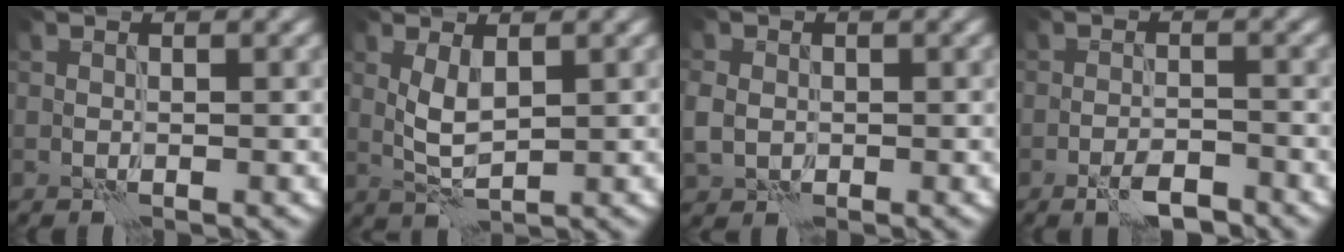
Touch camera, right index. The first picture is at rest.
{"total": 2.7, "force": [0.6, 0.9, 2.4], "torque": [-0.056, -0.001, 0.015]}
{"total": 2.6, "force": [-0.2, 2.3, 1.3], "torque": [-0.035, 0.001, -0.007]}
{"total": 3.1, "force": [-2.2, 0.7, 2.1], "torque": [-0.038, 0.005, -0.042]}